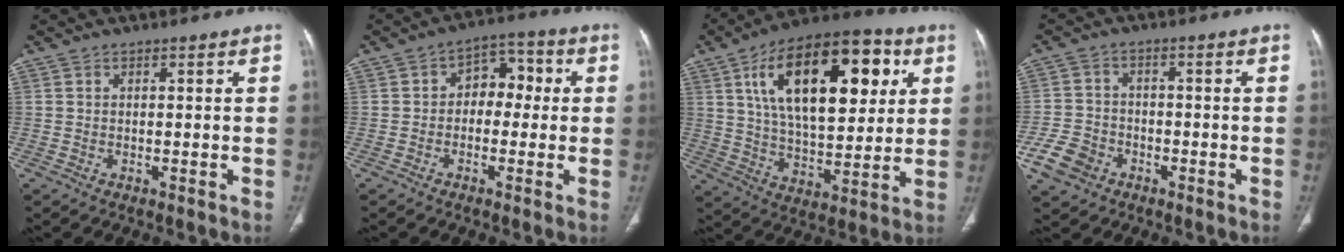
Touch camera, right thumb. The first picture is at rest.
{"total": 10.6, "force": [1.6, 7.1, 7.7], "torque": [-0.066, 0.025, 0.017]}
{"total": 26.4, "force": [8.9, 12.8, 21.3], "torque": [-0.317, -0.007, 0.141]}
{"total": 7.2, "force": [-3.5, 5.5, 2.9], "torque": [-0.051, 0.020, -0.062]}